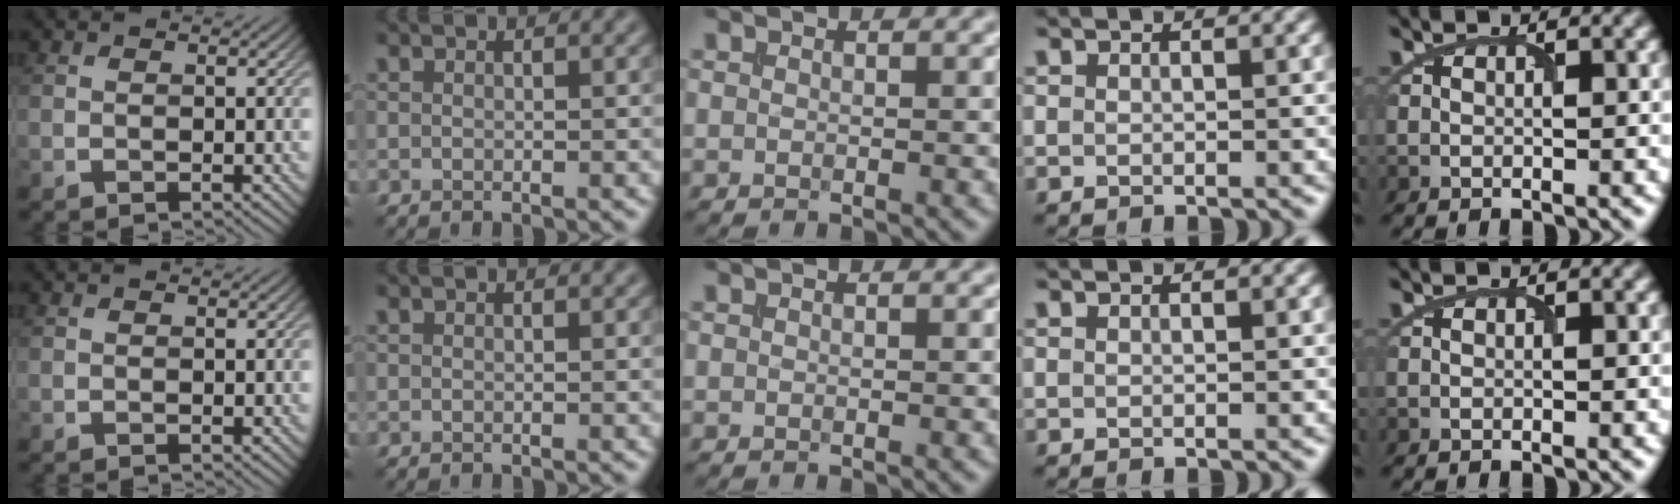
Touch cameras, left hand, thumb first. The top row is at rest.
{}